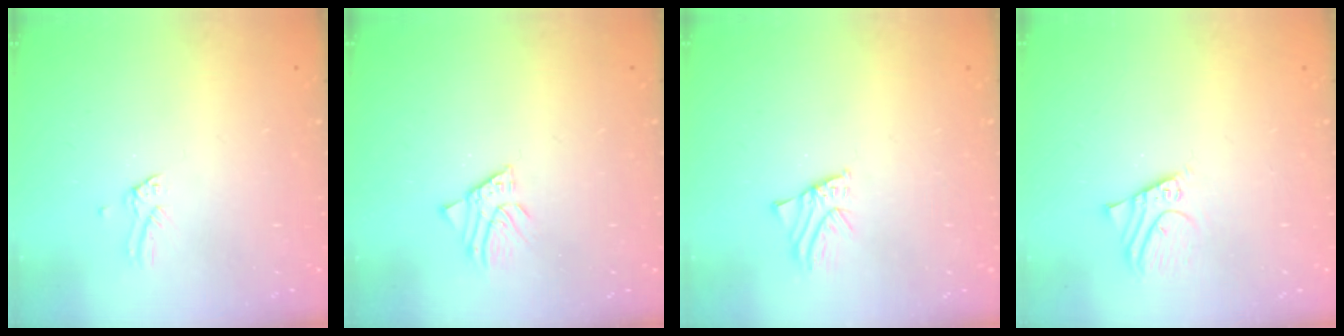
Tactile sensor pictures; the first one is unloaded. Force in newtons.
{"total": 1.4, "press": 1.4, "slide": 0.1}
{"total": 1.2, "press": 1.2, "slide": 0.0}
{"total": 4.2, "press": 4.2, "slide": 0.2}